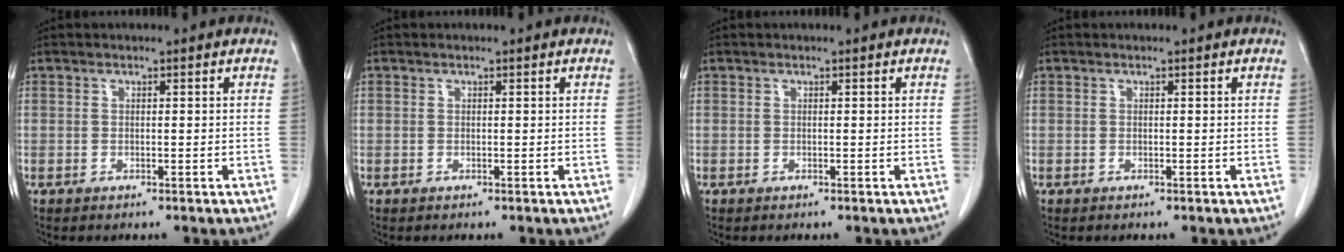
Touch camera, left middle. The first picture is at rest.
{"total": 0.0}
{"total": 0.0}
{"total": 0.0}